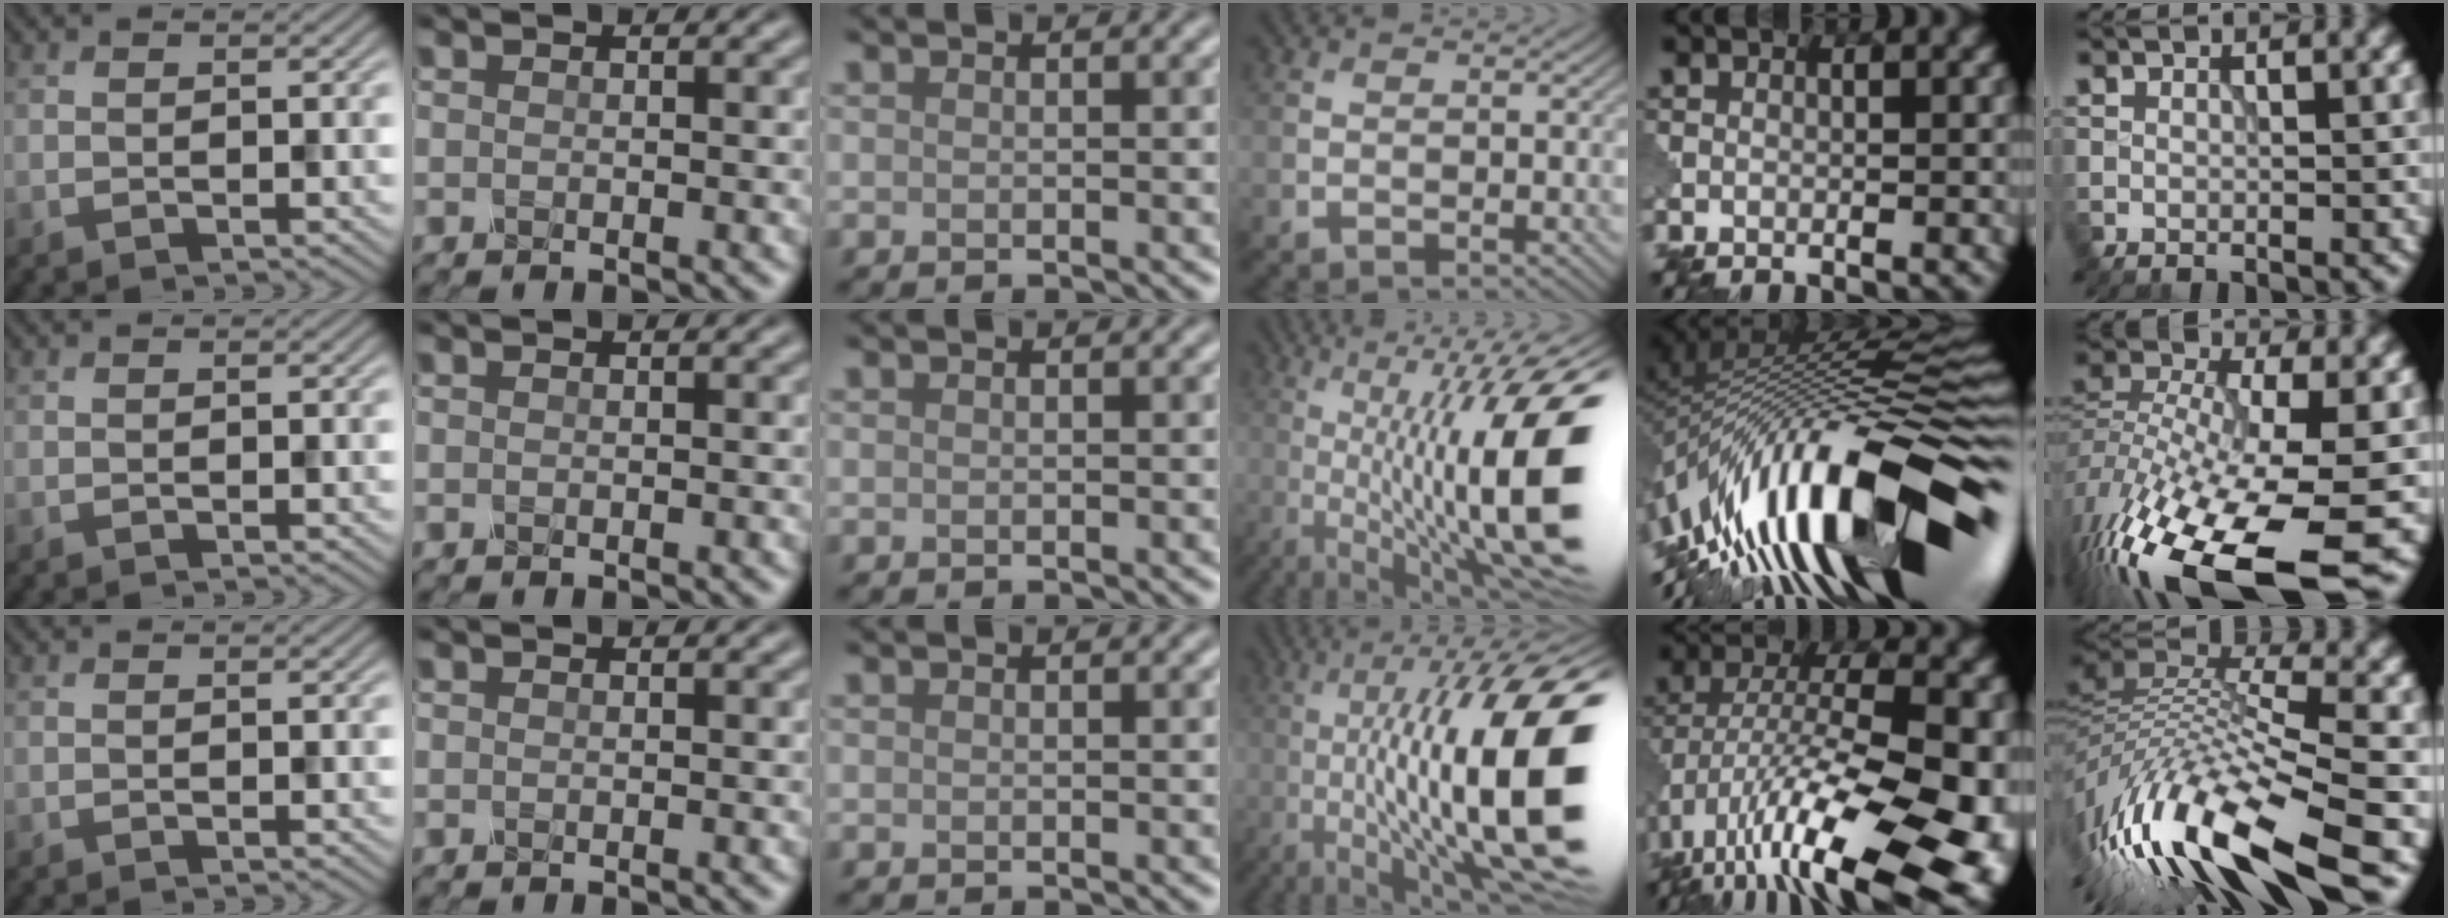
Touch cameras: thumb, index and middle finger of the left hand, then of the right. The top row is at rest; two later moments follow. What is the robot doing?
{"motion": "shake", "object": "plastic piggy bank"}